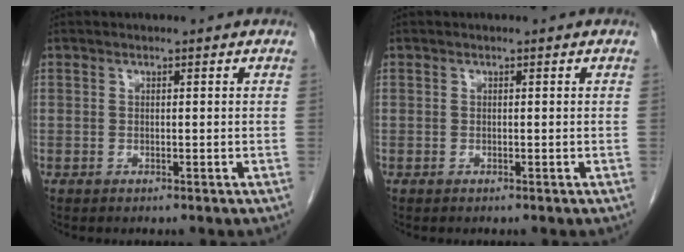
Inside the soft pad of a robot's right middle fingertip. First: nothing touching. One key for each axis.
{"total": 0.0}